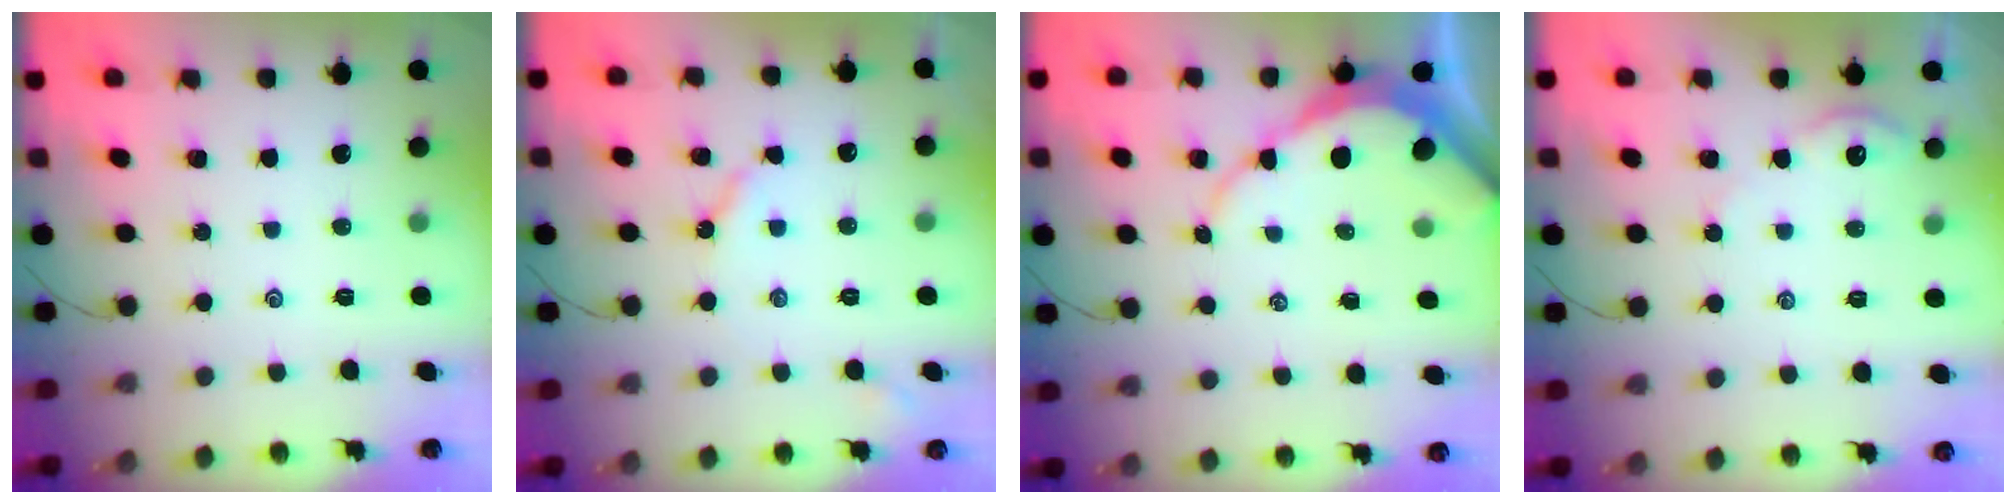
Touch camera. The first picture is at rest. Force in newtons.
{"total": 3.6, "press": 3.5, "slide": 0.7}
{"total": 8.5, "press": 8.5, "slide": 0.7}
{"total": 2.4, "press": 2.4, "slide": 0.3}